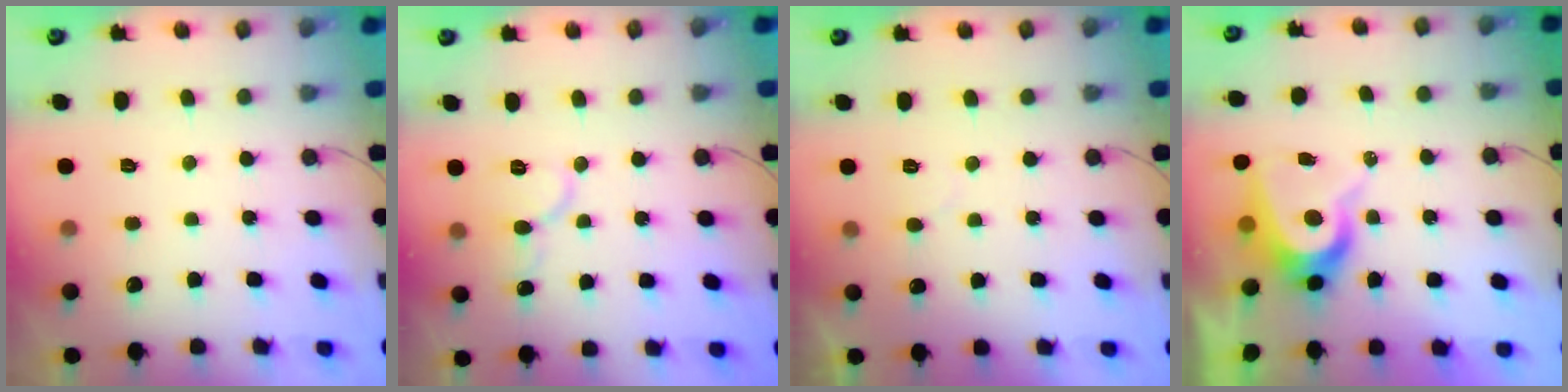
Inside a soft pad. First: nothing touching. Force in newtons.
{"total": 7.6, "press": 7.5, "slide": 0.8}
{"total": 3.3, "press": 3.3, "slide": 0.2}
{"total": 8.5, "press": 8.5, "slide": 0.9}